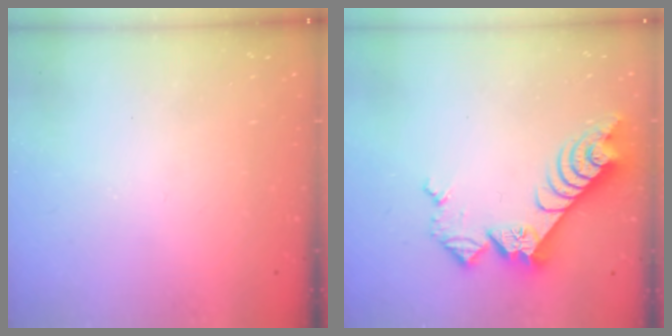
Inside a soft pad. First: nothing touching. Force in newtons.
{"total": 11.2, "press": 11.1, "slide": 1.4}